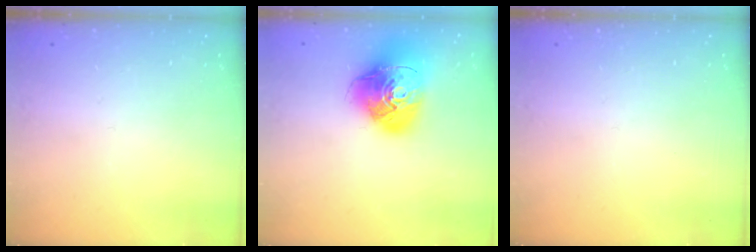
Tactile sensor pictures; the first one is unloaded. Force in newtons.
{"total": 16.2, "press": 16.0, "slide": 2.1}
{"total": 0.0}